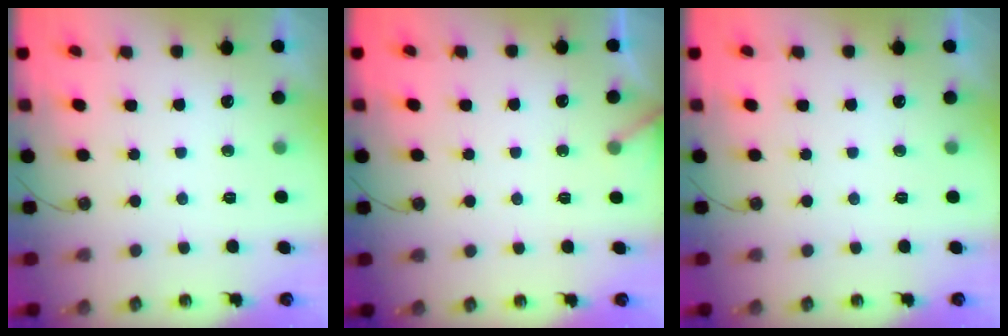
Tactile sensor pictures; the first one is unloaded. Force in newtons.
{"total": 2.3, "press": 2.3, "slide": 0.1}
{"total": 0.0}